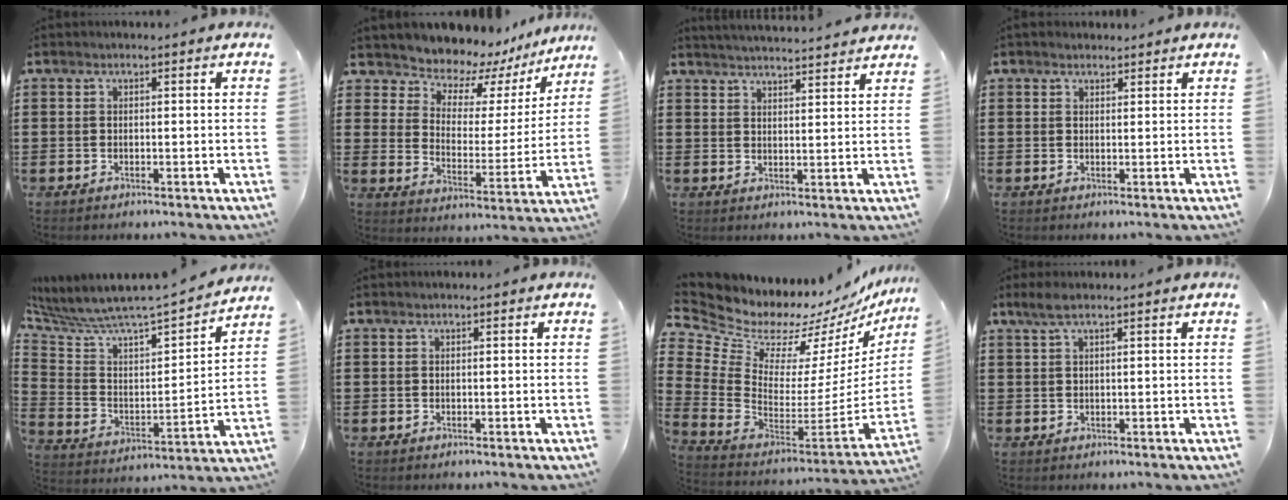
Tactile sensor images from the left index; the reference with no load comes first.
{"total": 7.2, "force": [6.9, 2.3, 0.2], "torque": [-0.042, -0.058, 0.119]}
{"total": 3.3, "force": [3.3, -0.5, 0.2], "torque": [-0.014, -0.015, 0.058]}
{"total": 1.2, "force": [1.0, 0.6, 0.0], "torque": [-0.003, 0.004, 0.021]}
{"total": 4.7, "force": [4.4, 0.7, 1.3], "torque": [-0.057, -0.057, 0.065]}
{"total": 0.0}
{"total": 7.6, "force": [6.4, 3.9, 1.2], "torque": [-0.067, -0.071, 0.110]}
{"total": 2.0, "force": [1.0, 0.3, 1.6], "torque": [-0.034, 0.001, 0.020]}